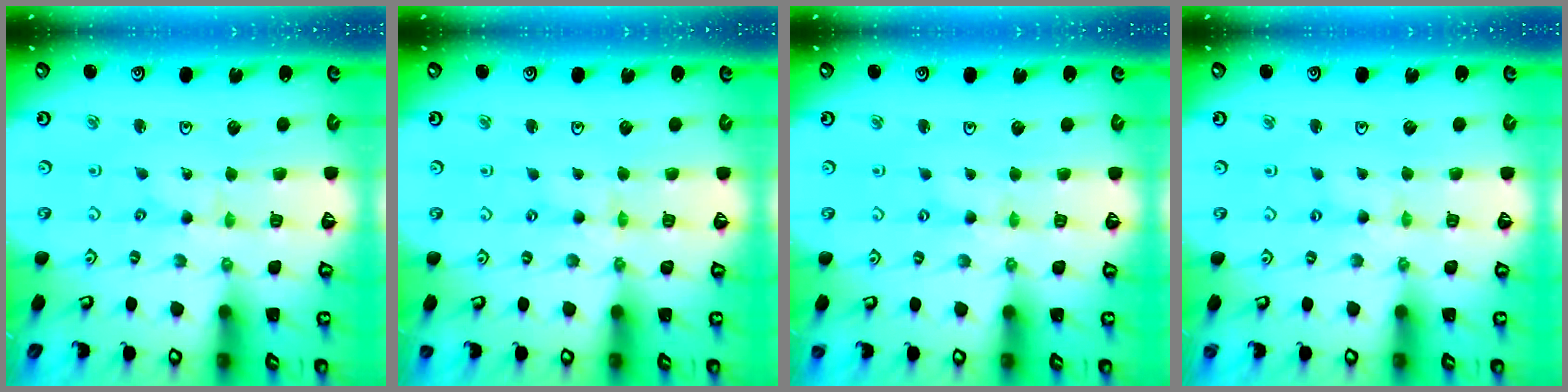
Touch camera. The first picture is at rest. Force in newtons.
{"total": 1.2, "press": 1.2, "slide": 0.3}
{"total": 0.0}
{"total": 0.0}